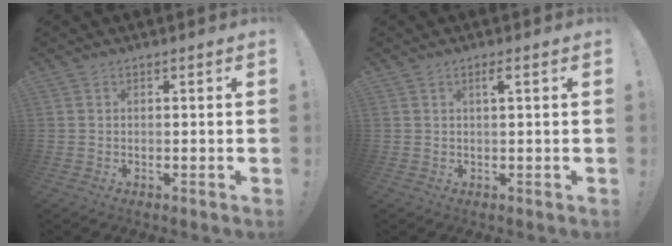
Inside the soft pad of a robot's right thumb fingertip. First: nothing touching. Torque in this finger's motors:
{"motor_torque": [-0.12, 0.23, 0.32, 0.24, -0.02]}